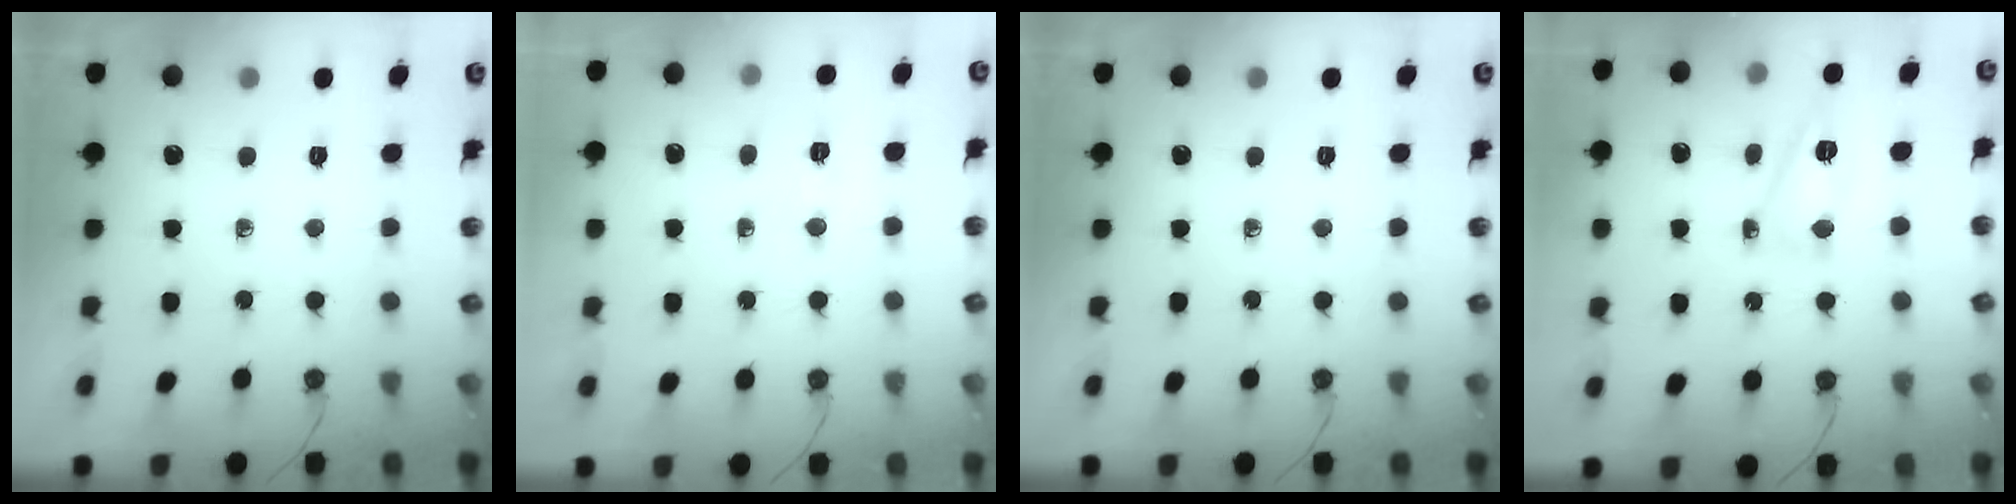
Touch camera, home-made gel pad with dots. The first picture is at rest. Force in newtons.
{"total": 3.7, "press": 3.6, "slide": 0.5}
{"total": 0.0}
{"total": 10.2, "press": 10.2, "slide": 0.7}